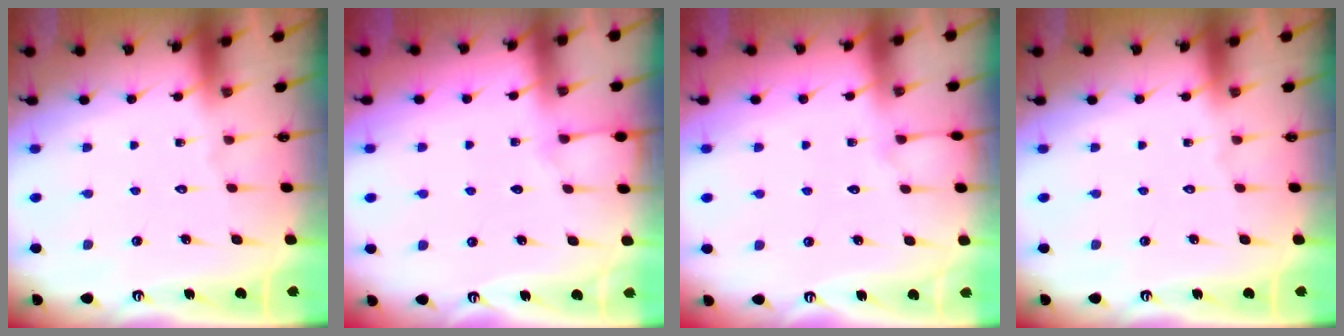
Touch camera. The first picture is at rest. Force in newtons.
{"total": 2.7, "press": 2.7, "slide": 0.5}
{"total": 3.5, "press": 3.5, "slide": 0.5}
{"total": 0.0}